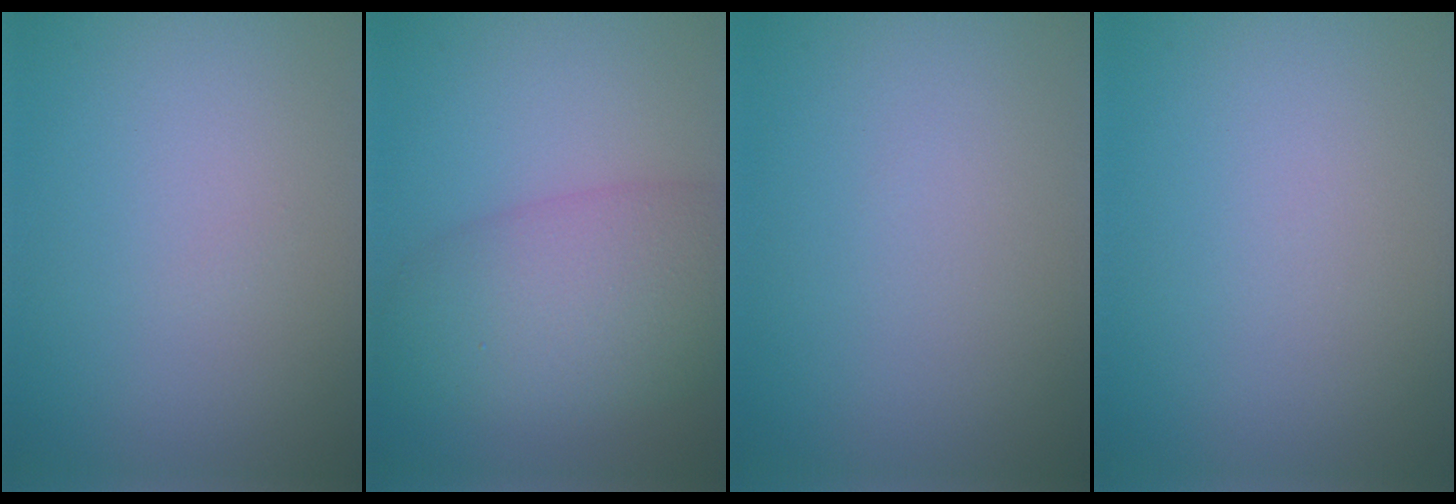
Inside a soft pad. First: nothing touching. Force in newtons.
{"total": 7.4, "press": 7.4, "slide": 0.3}
{"total": 0.0}
{"total": 0.0}